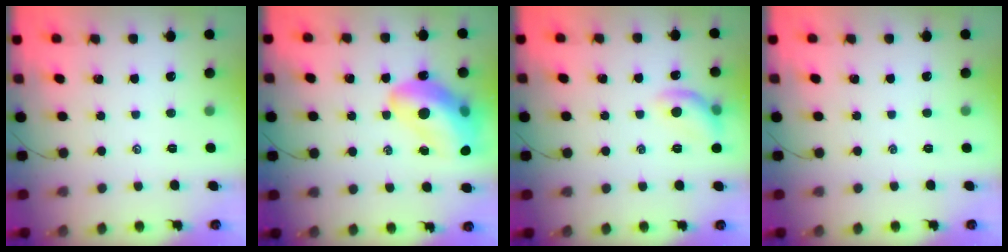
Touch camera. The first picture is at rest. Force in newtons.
{"total": 20.5, "press": 19.9, "slide": 5.1}
{"total": 9.8, "press": 9.8, "slide": 0.2}
{"total": 0.0}